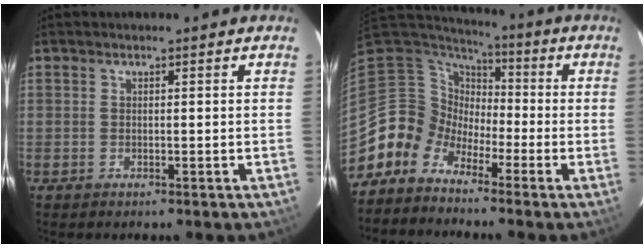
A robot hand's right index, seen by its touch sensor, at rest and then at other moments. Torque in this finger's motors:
{"motor_torque": [0.49, -0.64, -0.15, -0.21]}